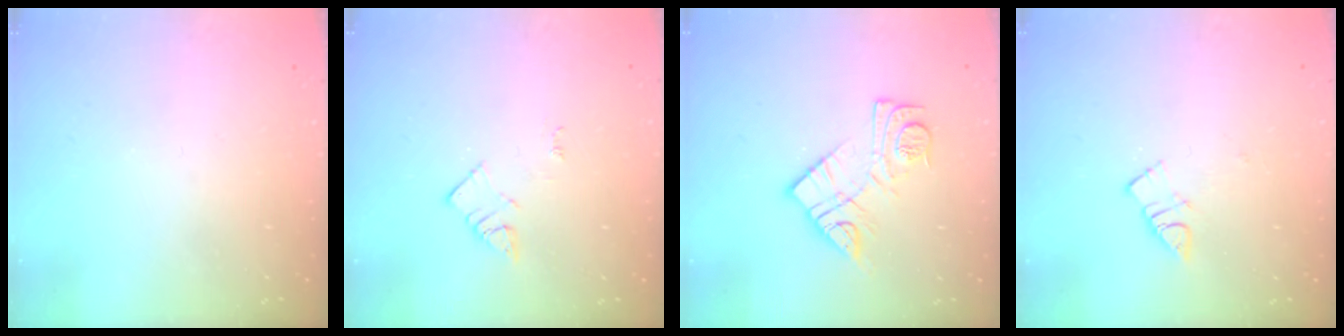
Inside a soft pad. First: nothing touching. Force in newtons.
{"total": 2.7, "press": 2.6, "slide": 0.4}
{"total": 12.0, "press": 12.0, "slide": 0.9}
{"total": 4.8, "press": 4.7, "slide": 0.8}